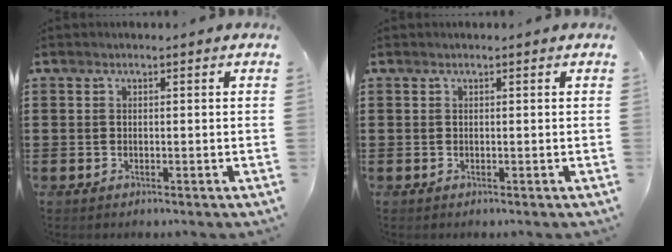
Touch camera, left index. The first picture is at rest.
{"total": 0.0}